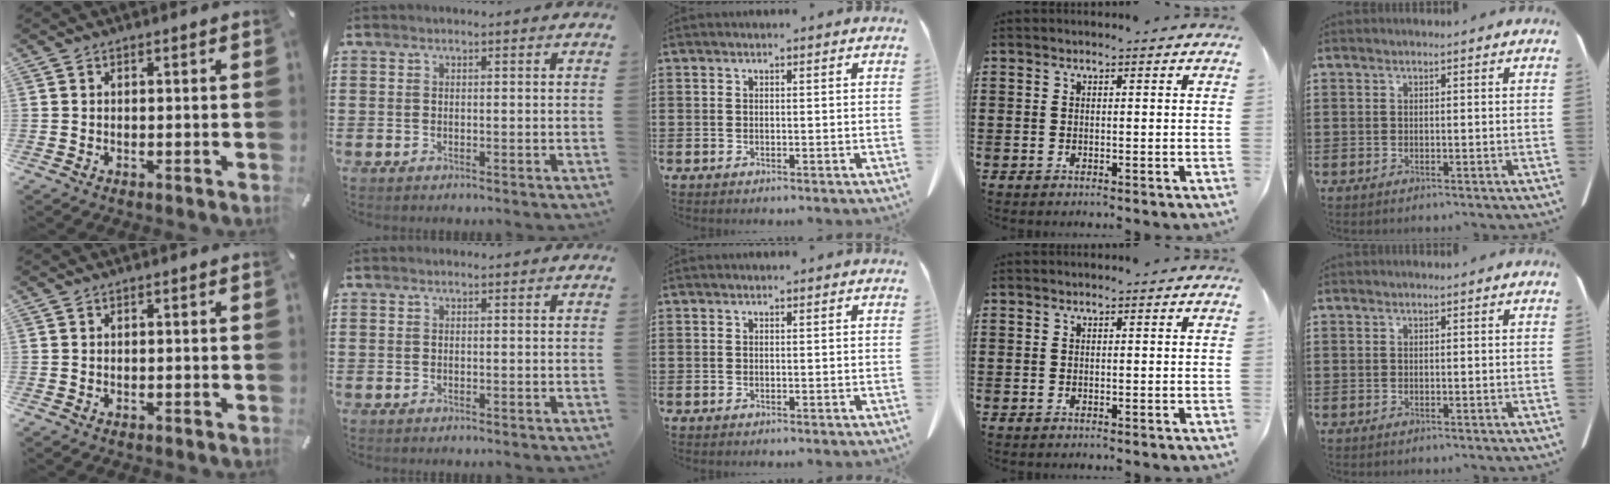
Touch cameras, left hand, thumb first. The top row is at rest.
{}